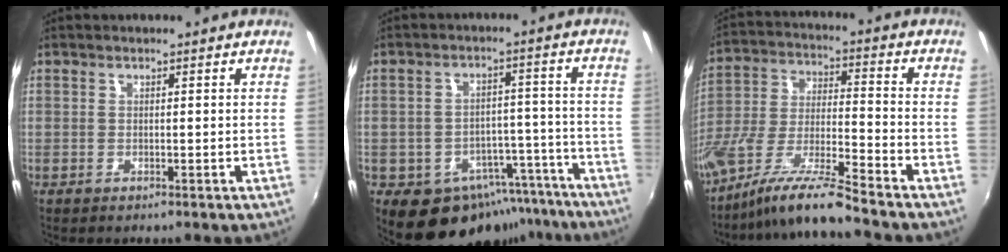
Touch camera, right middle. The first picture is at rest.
{"total": 15.7, "force": [-11.4, 9.5, 5.1], "torque": [-0.093, 0.034, -0.129]}
{"total": 12.1, "force": [-10.0, -0.7, 6.9], "torque": [-0.141, -0.006, -0.192]}